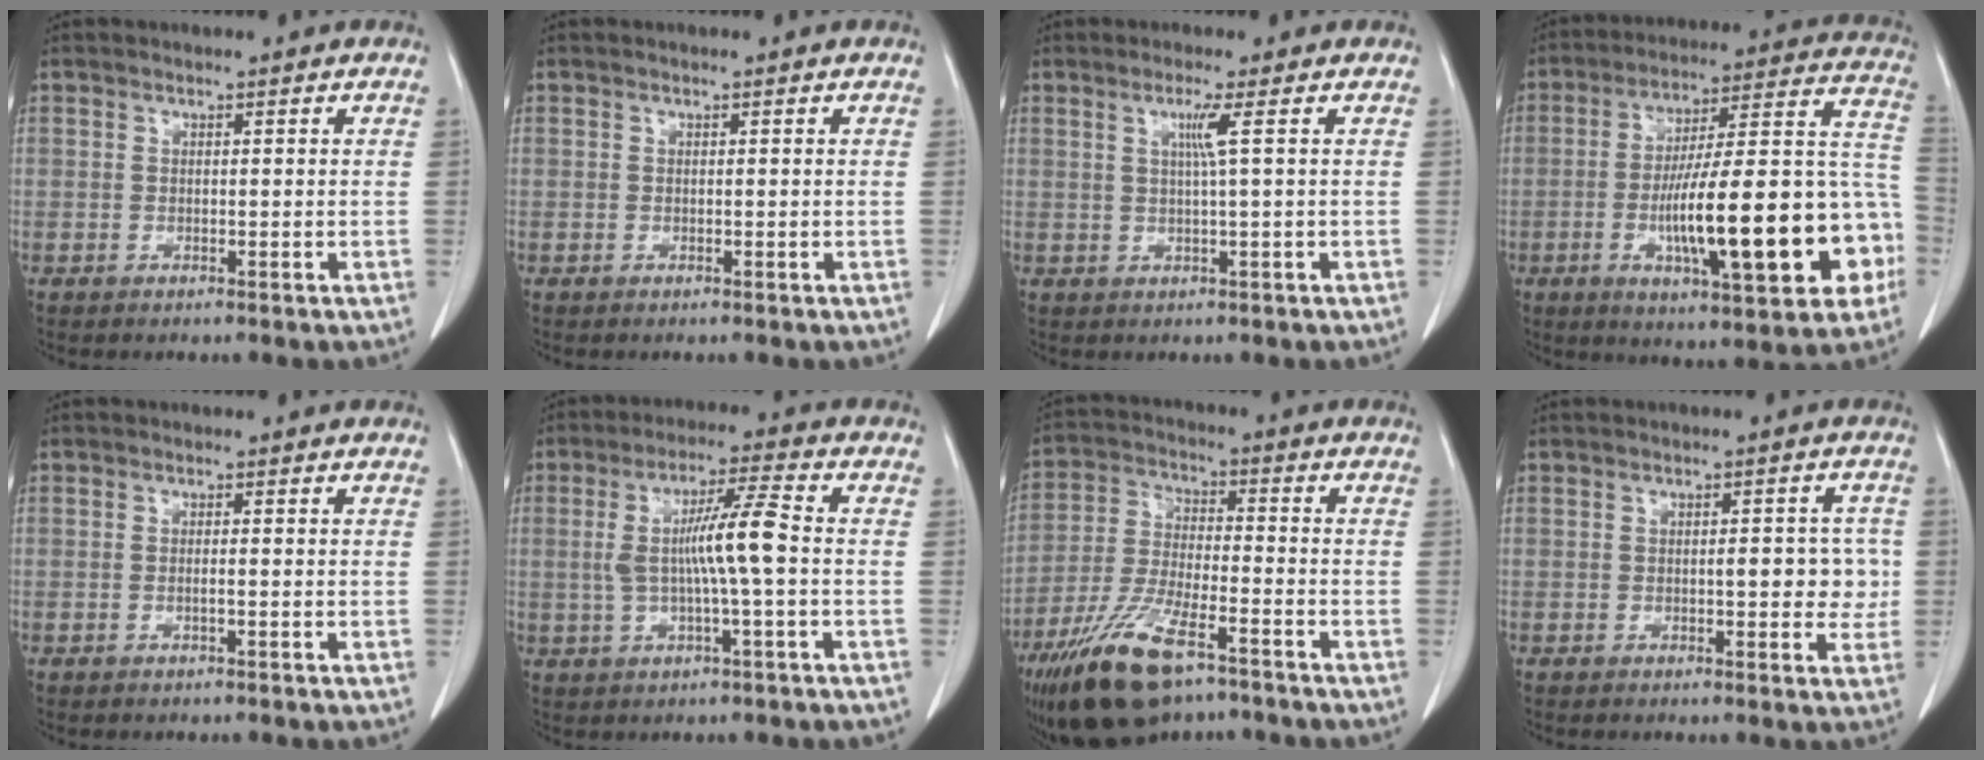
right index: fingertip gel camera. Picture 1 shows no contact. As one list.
[{"total": 0.0}, {"total": 2.8, "force": [0.8, -0.9, 2.5], "torque": [-0.051, -0.002, 0.018]}, {"total": 24.9, "force": [-6.9, 4.5, 23.5], "torque": [-0.308, 0.023, -0.094]}, {"total": 0.7, "force": [-0.3, 0.0, 0.6], "torque": [-0.013, 0.001, -0.004]}, {"total": 8.6, "force": [-0.1, 0.2, 8.6], "torque": [-0.164, 0.011, -0.004]}, {"total": 14.7, "force": [-9.6, 4.1, 10.3], "torque": [-0.213, -0.025, -0.174]}, {"total": 5.1, "force": [-0.1, 2.2, 4.6], "torque": [-0.052, 0.007, -0.002]}]